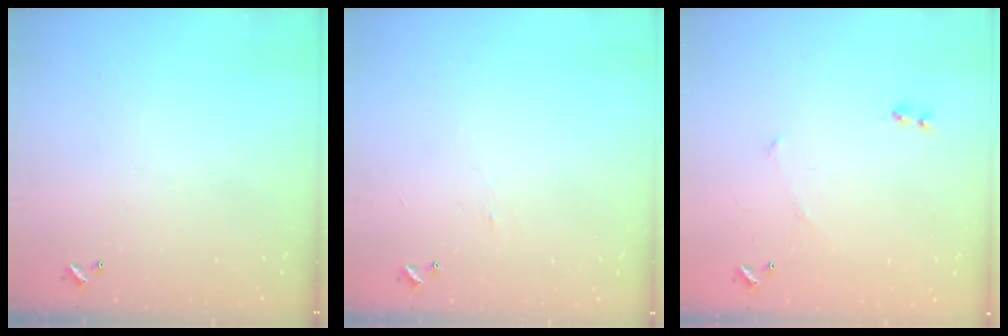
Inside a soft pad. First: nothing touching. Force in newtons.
{"total": 1.8, "press": 1.7, "slide": 0.6}
{"total": 5.7, "press": 5.7, "slide": 0.8}